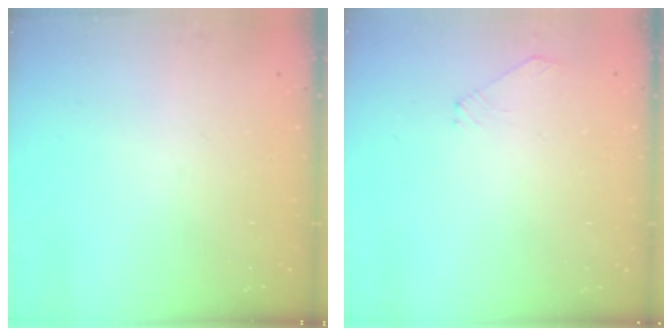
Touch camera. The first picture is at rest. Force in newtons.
{"total": 0.0}